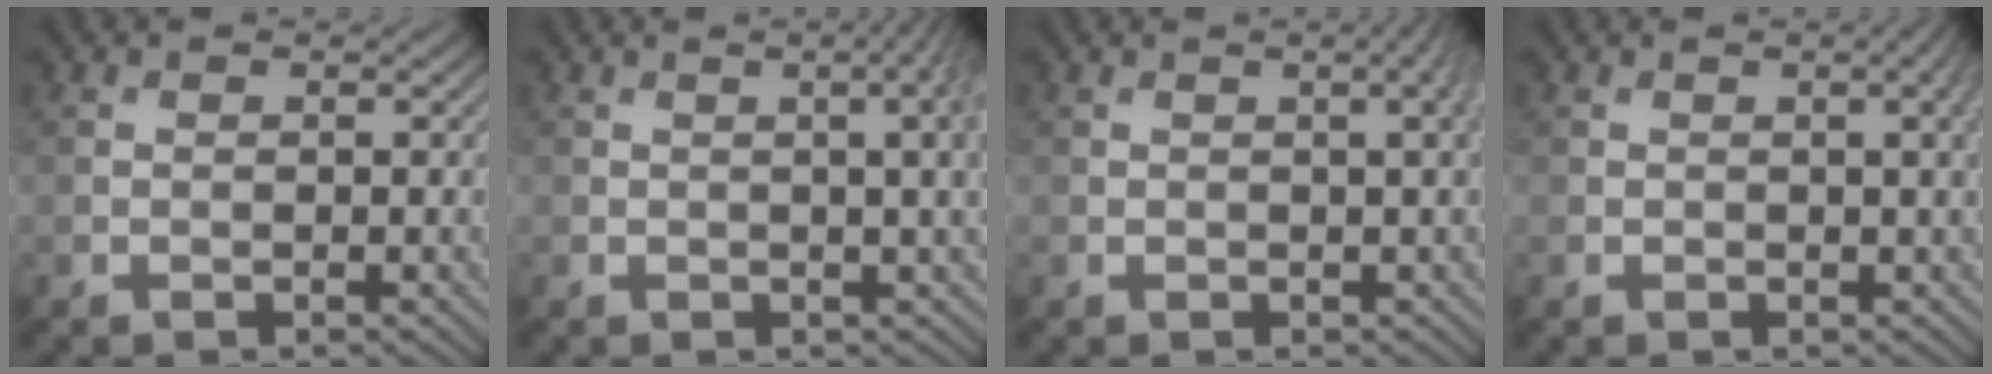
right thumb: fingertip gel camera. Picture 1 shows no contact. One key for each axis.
{"total": 5.1, "fx": 0.8, "fy": 1.2, "fz": 4.8, "tx": -0.056, "ty": 0.015, "tz": 0.008}
{"total": 2.7, "fx": 0.7, "fy": 0.5, "fz": 2.6, "tx": -0.030, "ty": 0.011, "tz": 0.006}
{"total": 2.8, "fx": 0.7, "fy": 0.5, "fz": 2.7, "tx": -0.034, "ty": 0.008, "tz": 0.009}